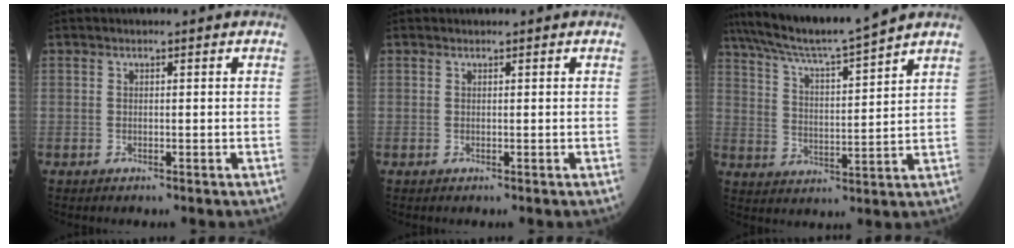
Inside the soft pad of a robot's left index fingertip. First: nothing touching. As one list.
[{"total": 0.0}, {"total": 12.3, "force": [11.2, -1.5, 5.0], "torque": [-0.094, 0.002, 0.193]}]